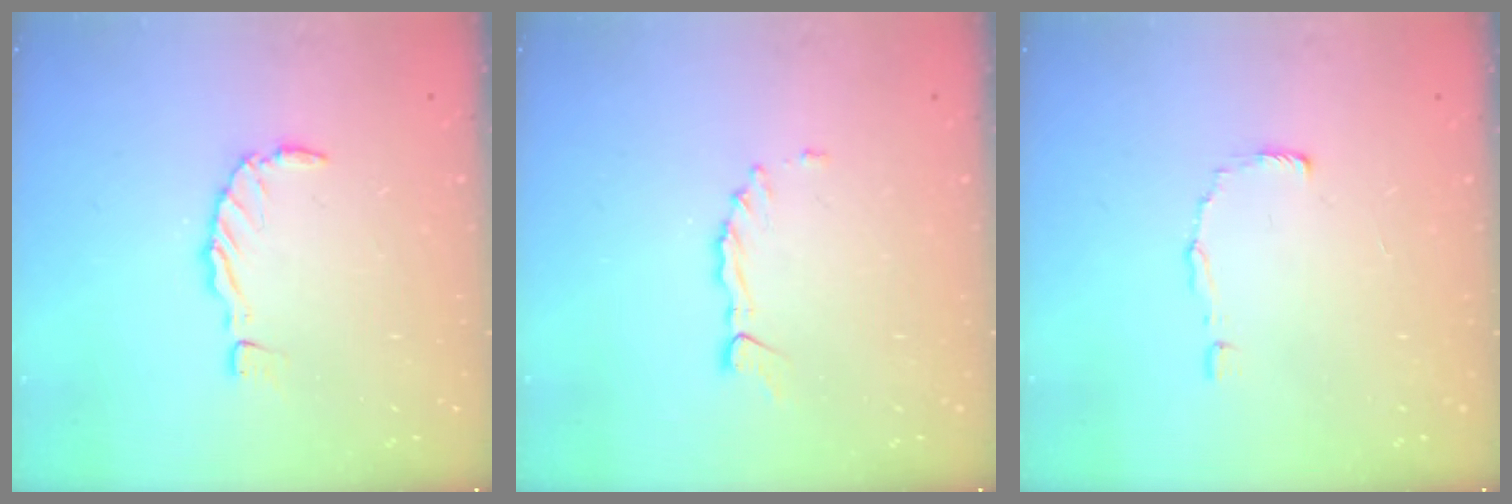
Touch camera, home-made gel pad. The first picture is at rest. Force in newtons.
{"total": 1.7, "press": 1.6, "slide": 0.2}
{"total": 3.3, "press": 3.2, "slide": 0.3}